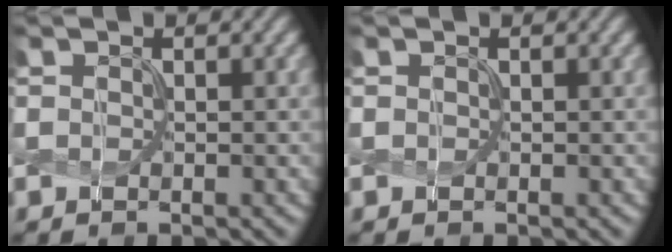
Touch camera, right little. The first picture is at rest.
{"total": 0.0}